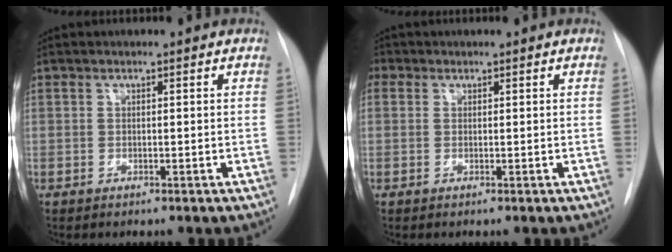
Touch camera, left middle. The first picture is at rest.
{"total": 2.0, "force": [0.8, 1.8, 0.6], "torque": [-0.014, 0.013, 0.013]}